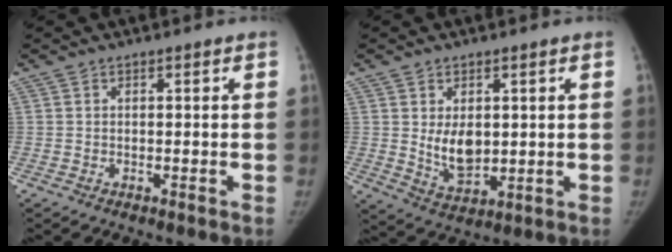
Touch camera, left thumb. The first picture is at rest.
{"total": 7.2, "force": [1.0, 4.6, 5.5], "torque": [-0.069, -0.019, 0.031]}